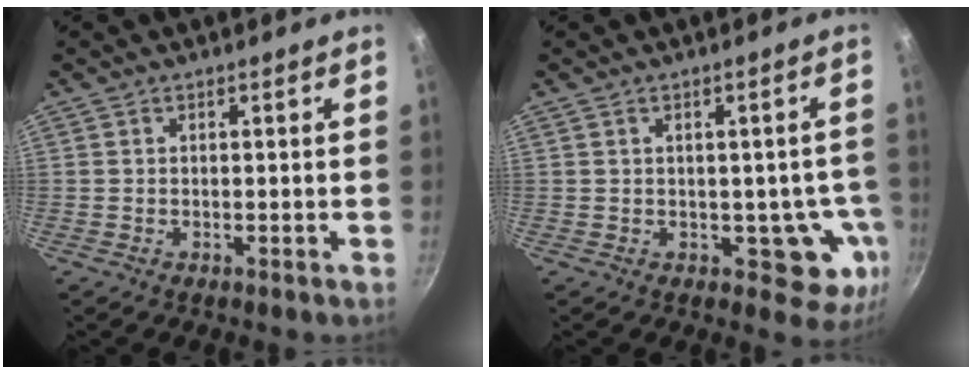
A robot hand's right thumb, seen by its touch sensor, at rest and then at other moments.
{"total": 7.5, "force": [-1.2, 4.7, 5.7], "torque": [-0.021, 0.016, -0.008]}